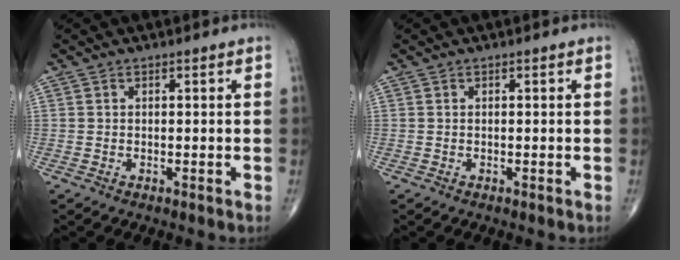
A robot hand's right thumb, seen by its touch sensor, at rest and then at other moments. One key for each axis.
{"total": 0.0}